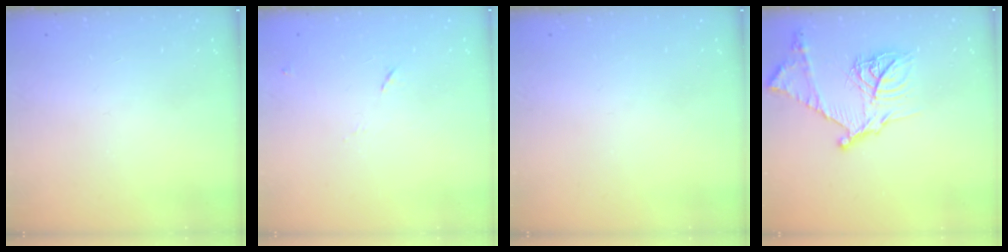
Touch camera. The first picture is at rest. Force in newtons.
{"total": 7.4, "press": 7.4, "slide": 0.7}
{"total": 0.0}
{"total": 19.1, "press": 19.0, "slide": 1.7}